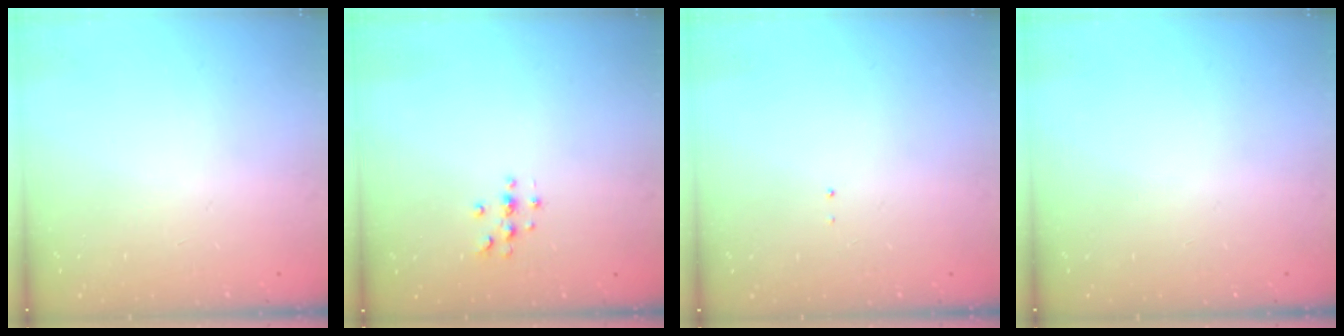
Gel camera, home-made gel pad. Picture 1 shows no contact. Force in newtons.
{"total": 3.7, "press": 3.7, "slide": 0.4}
{"total": 0.7, "press": 0.7, "slide": 0.1}
{"total": 0.0}